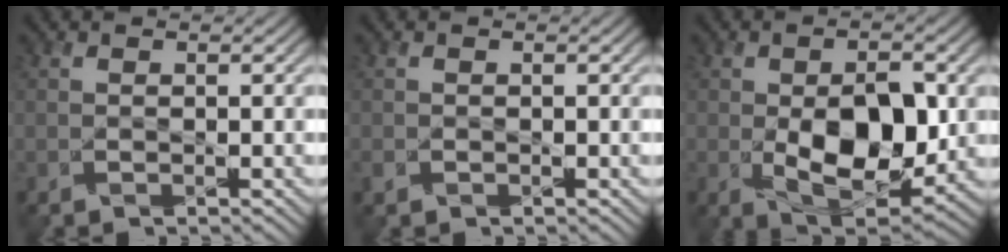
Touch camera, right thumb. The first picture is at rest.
{"total": 0.7, "force": [-0.4, 0.5, 0.2], "torque": [-0.006, -0.005, -0.009]}
{"total": 10.8, "force": [-1.0, 6.1, 8.9], "torque": [-0.158, -0.019, -0.005]}